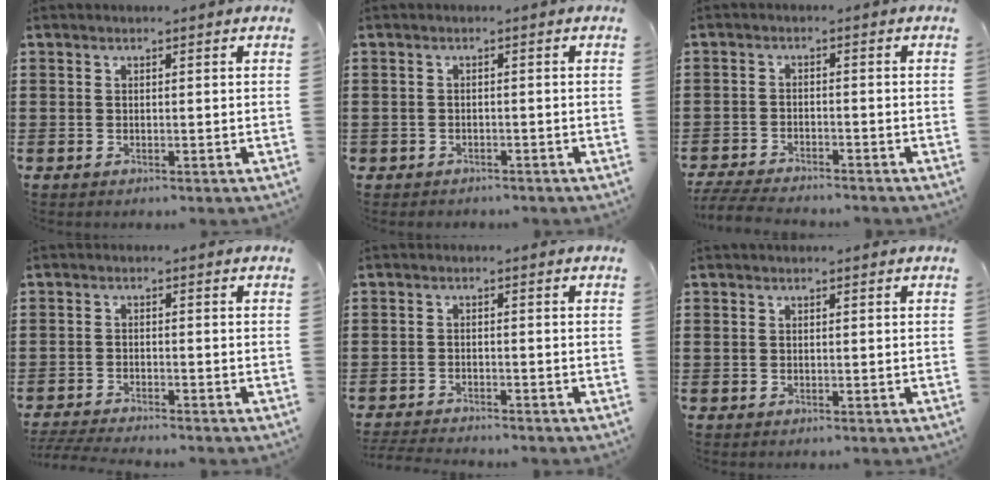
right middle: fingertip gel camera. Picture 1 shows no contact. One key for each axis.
{"total": 1.1, "fx": -0.9, "fy": 0.5, "fz": -0.1, "tx": -0.001, "ty": 0.004, "tz": -0.022}
{"total": 4.2, "fx": -4.0, "fy": 0.3, "fz": 1.0, "tx": -0.031, "ty": -0.007, "tz": -0.084}
{"total": 2.8, "fx": -2.7, "fy": -0.1, "fz": 0.6, "tx": -0.019, "ty": -0.003, "tz": -0.057}
{"total": 2.4, "fx": -2.4, "fy": 0.0, "fz": 0.2, "tx": -0.014, "ty": -0.006, "tz": -0.052}
{"total": 0.0}